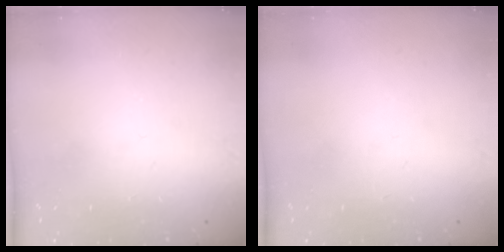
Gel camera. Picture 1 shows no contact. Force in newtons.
{"total": 0.0}